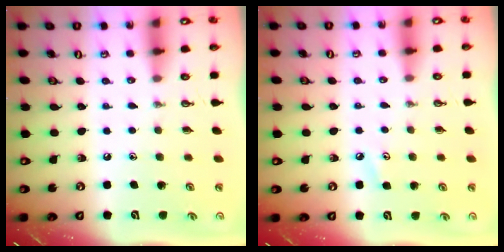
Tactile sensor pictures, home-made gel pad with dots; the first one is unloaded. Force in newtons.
{"total": 3.6, "press": 3.6, "slide": 0.5}